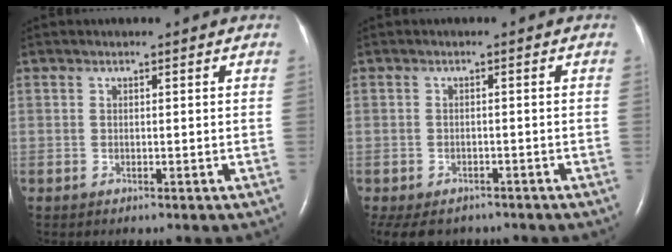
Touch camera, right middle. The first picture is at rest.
{"total": 9.6, "force": [-7.0, 5.6, 3.3], "torque": [-0.078, -0.012, -0.087]}